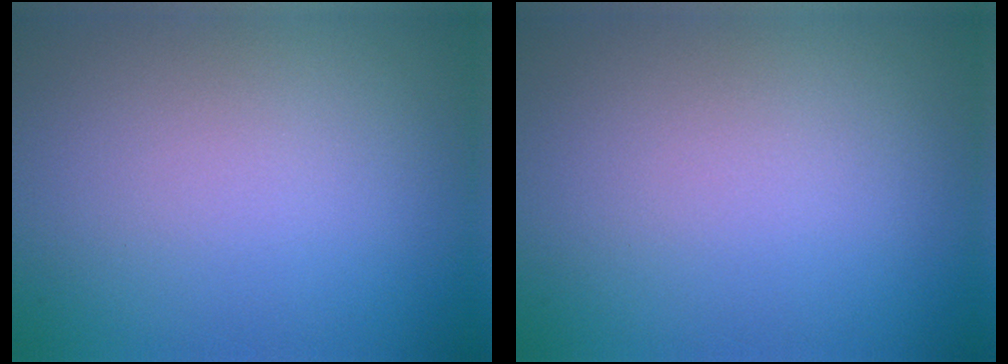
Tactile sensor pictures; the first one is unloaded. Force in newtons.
{"total": 0.0}